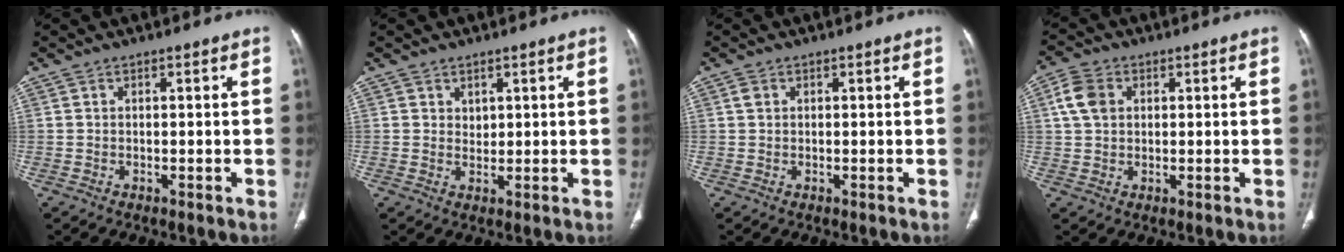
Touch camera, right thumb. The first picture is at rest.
{"total": 1.7, "force": [1.1, 1.3, 0.3], "torque": [0.013, -0.007, 0.017]}
{"total": 1.0, "force": [0.3, 0.8, 0.5], "torque": [-0.009, 0.005, 0.006]}
{"total": 5.6, "force": [1.4, 4.2, 3.4], "torque": [-0.066, 0.008, 0.025]}